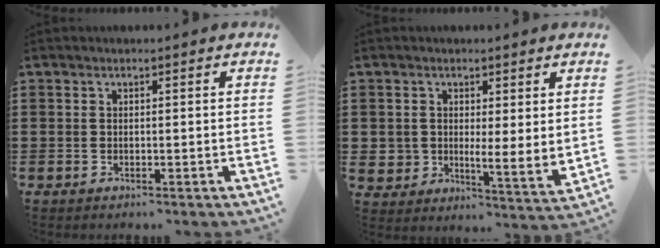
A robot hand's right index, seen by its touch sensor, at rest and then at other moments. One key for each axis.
{"total": 3.9, "fx": 2.7, "fy": 2.6, "fz": 1.0, "tx": -0.023, "ty": -0.014, "tz": 0.048}